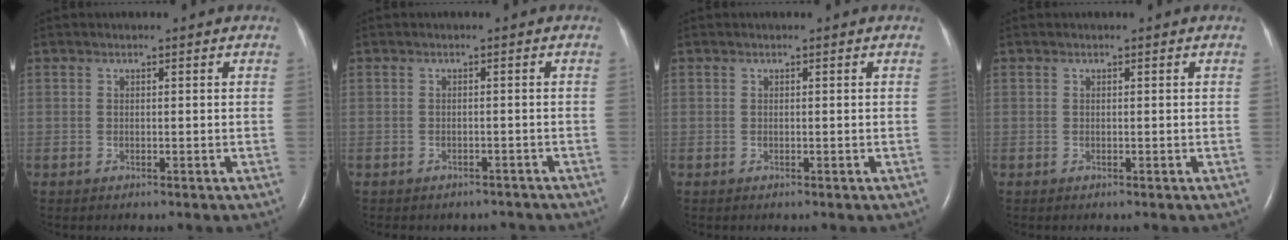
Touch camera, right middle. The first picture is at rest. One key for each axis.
{"total": 4.0, "fx": -3.5, "fy": 1.8, "fz": 0.4, "tx": -0.007, "ty": 0.006, "tz": -0.040}
{"total": 0.0}
{"total": 0.0}